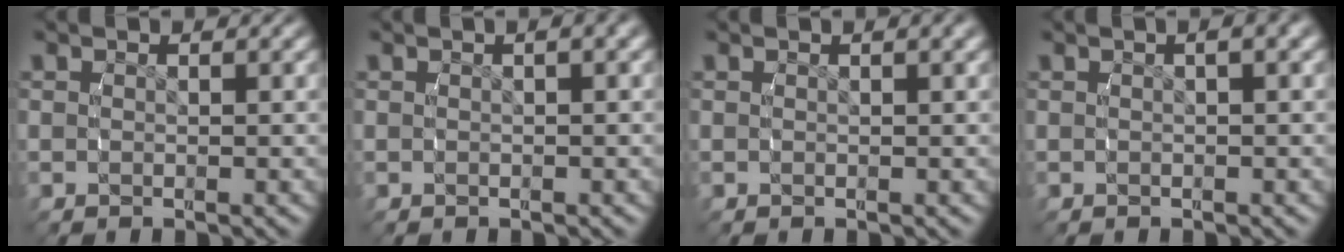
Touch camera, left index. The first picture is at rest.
{"total": 1.2, "force": [0.4, -0.1, 1.1], "torque": [-0.012, 0.011, 0.005]}
{"total": 0.7, "force": [0.4, -0.2, 0.6], "torque": [-0.008, 0.005, 0.007]}
{"total": 1.5, "force": [0.5, -0.1, 1.4], "torque": [-0.017, 0.013, 0.006]}